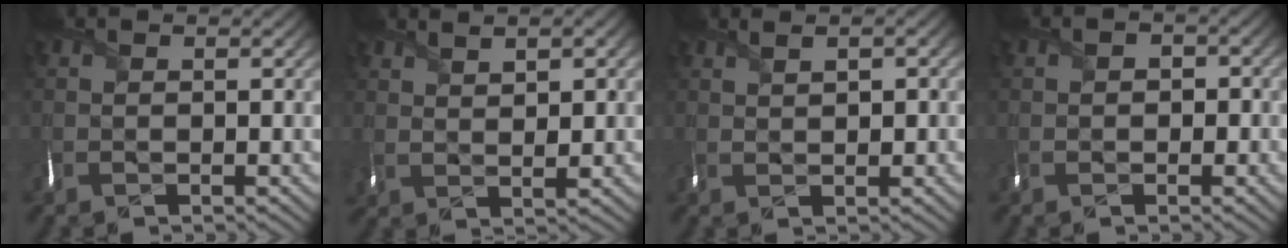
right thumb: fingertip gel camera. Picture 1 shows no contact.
{"total": 4.0, "force": [2.1, 1.6, 3.0], "torque": [-0.060, 0.000, 0.048]}
{"total": 2.0, "force": [1.0, 0.7, 1.6], "torque": [-0.029, 0.003, 0.023]}
{"total": 1.8, "force": [-0.6, 1.5, 0.9], "torque": [-0.016, -0.002, -0.014]}